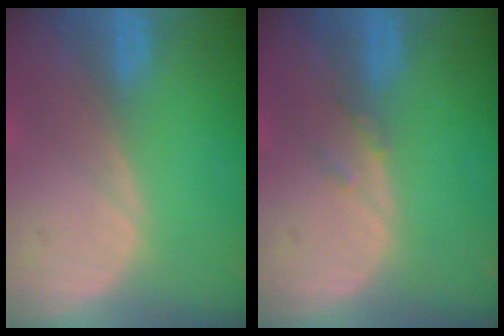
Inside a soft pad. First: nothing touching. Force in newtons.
{"total": 1.0, "press": 1.0, "slide": 0.2}